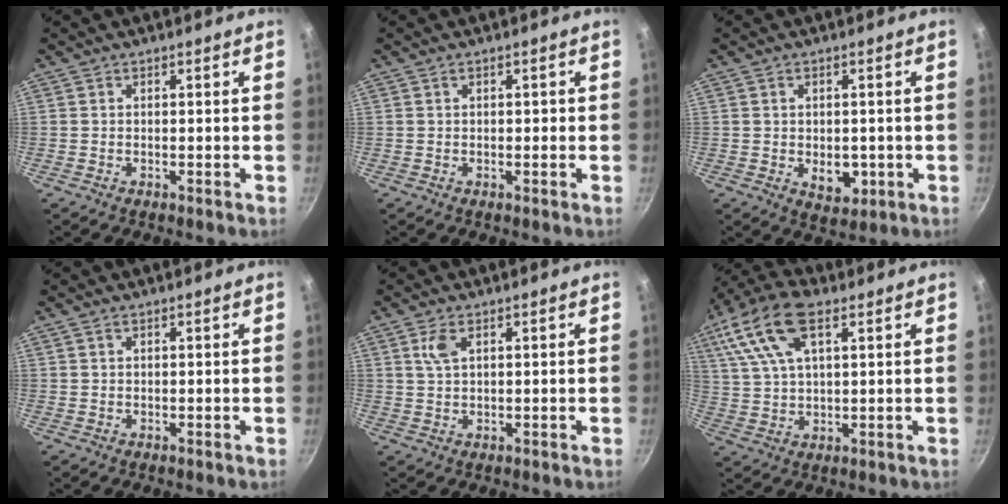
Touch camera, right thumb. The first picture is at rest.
{"total": 1.0, "force": [0.0, 0.5, 0.8], "torque": [-0.005, 0.003, 0.000]}
{"total": 5.7, "force": [-1.0, 3.8, 4.2], "torque": [-0.042, -0.006, -0.005]}
{"total": 0.7, "force": [0.5, 0.3, 0.5], "torque": [-0.009, 0.001, 0.011]}
{"total": 3.2, "force": [1.4, 1.6, 2.4], "torque": [-0.049, -0.004, 0.028]}
{"total": 15.1, "force": [6.7, 7.3, 11.4], "torque": [-0.229, 0.005, 0.121]}